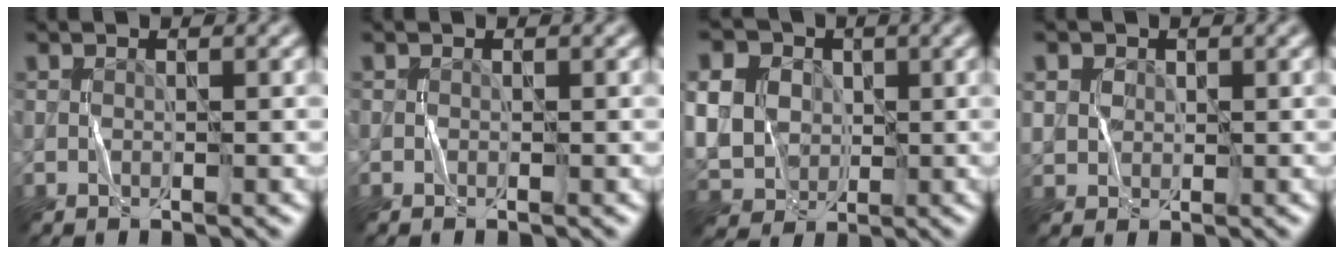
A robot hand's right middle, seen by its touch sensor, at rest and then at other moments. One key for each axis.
{"total": 0.0}
{"total": 13.0, "fx": 3.0, "fy": 10.9, "fz": 6.4, "tx": -0.150, "ty": 0.027, "tz": 0.037}
{"total": 2.7, "fx": 1.2, "fy": 2.2, "fz": 1.1, "tx": -0.033, "ty": 0.004, "tz": 0.028}